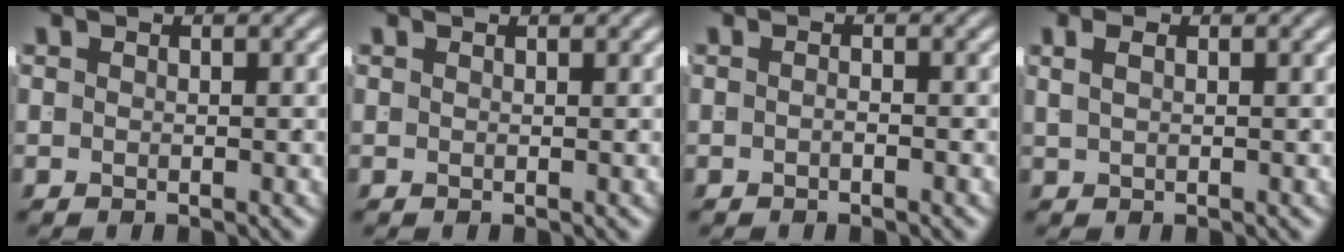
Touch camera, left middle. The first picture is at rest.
{"total": 0.6, "force": [0.3, -0.4, -0.1], "torque": [0.008, 0.001, 0.006]}
{"total": 0.6, "force": [-0.4, -0.1, 0.4], "torque": [-0.007, 0.001, -0.010]}
{"total": 1.0, "force": [0.5, -0.5, 0.7], "torque": [-0.005, 0.003, 0.015]}